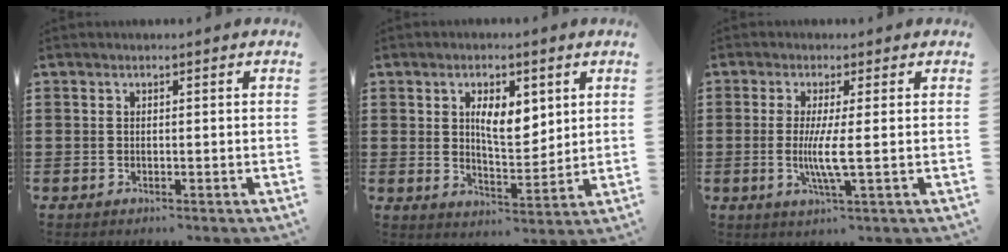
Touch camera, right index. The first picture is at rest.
{"total": 6.3, "force": [2.2, 2.7, 5.2], "torque": [-0.094, 0.002, 0.034]}
{"total": 5.1, "force": [-0.4, 0.0, 5.1], "torque": [-0.106, -0.016, -0.013]}